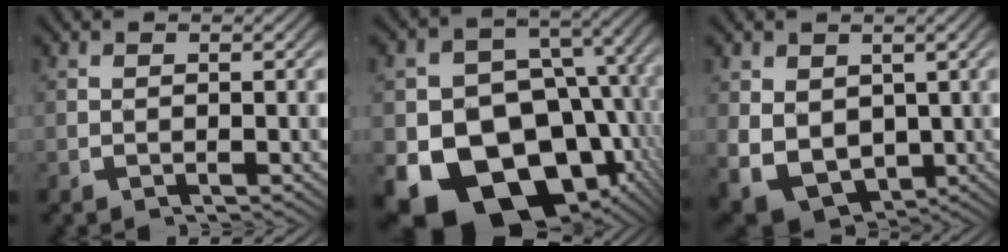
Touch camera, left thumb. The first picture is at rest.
{"total": 20.0, "force": [-6.7, 15.3, 10.9], "torque": [-0.244, -0.100, -0.080]}
{"total": 8.7, "force": [-2.6, 6.9, 4.5], "torque": [-0.122, -0.059, -0.008]}